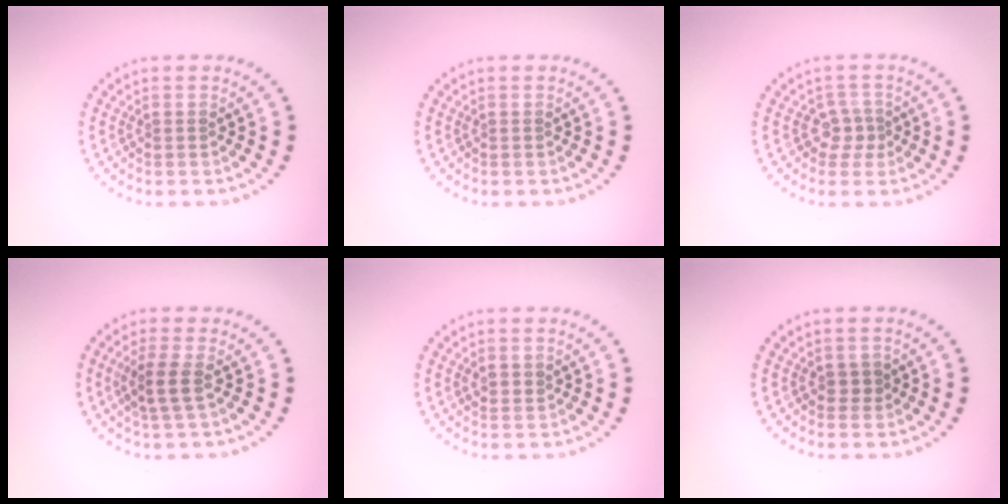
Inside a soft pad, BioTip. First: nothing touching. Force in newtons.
{"total": 0.0}
{"total": 1.9, "press": 1.5, "slide": 1.2}
{"total": 2.2, "press": 1.9, "slide": 1.2}
{"total": 1.1, "press": 1.0, "slide": 0.5}
{"total": 1.1, "press": 1.1, "slide": 0.3}